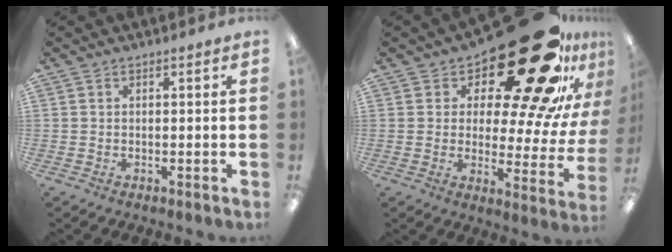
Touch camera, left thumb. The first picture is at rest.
{"total": 27.8, "force": [17.9, 10.1, 18.8], "torque": [-0.240, -0.141, 0.304]}